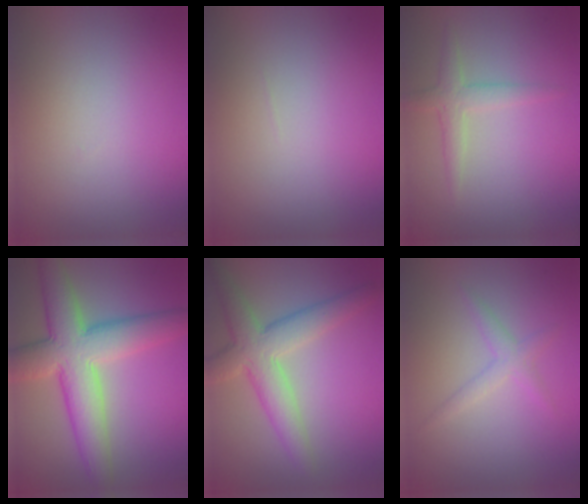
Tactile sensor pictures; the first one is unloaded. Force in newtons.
{"total": 0.0}
{"total": 2.1, "press": 2.1, "slide": 0.1}
{"total": 9.1, "press": 9.0, "slide": 0.6}
{"total": 5.6, "press": 5.6, "slide": 0.3}
{"total": 1.7, "press": 1.7, "slide": 0.1}